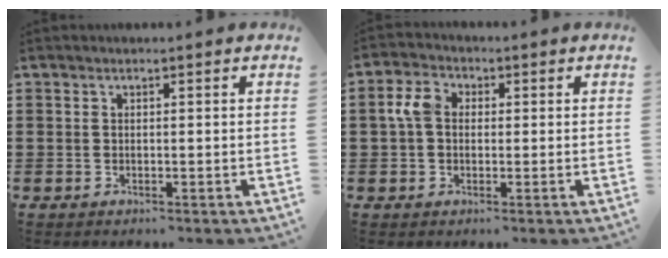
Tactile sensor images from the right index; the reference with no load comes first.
{"total": 4.3, "force": [0.4, 3.1, 3.0], "torque": [-0.080, 0.007, 0.000]}